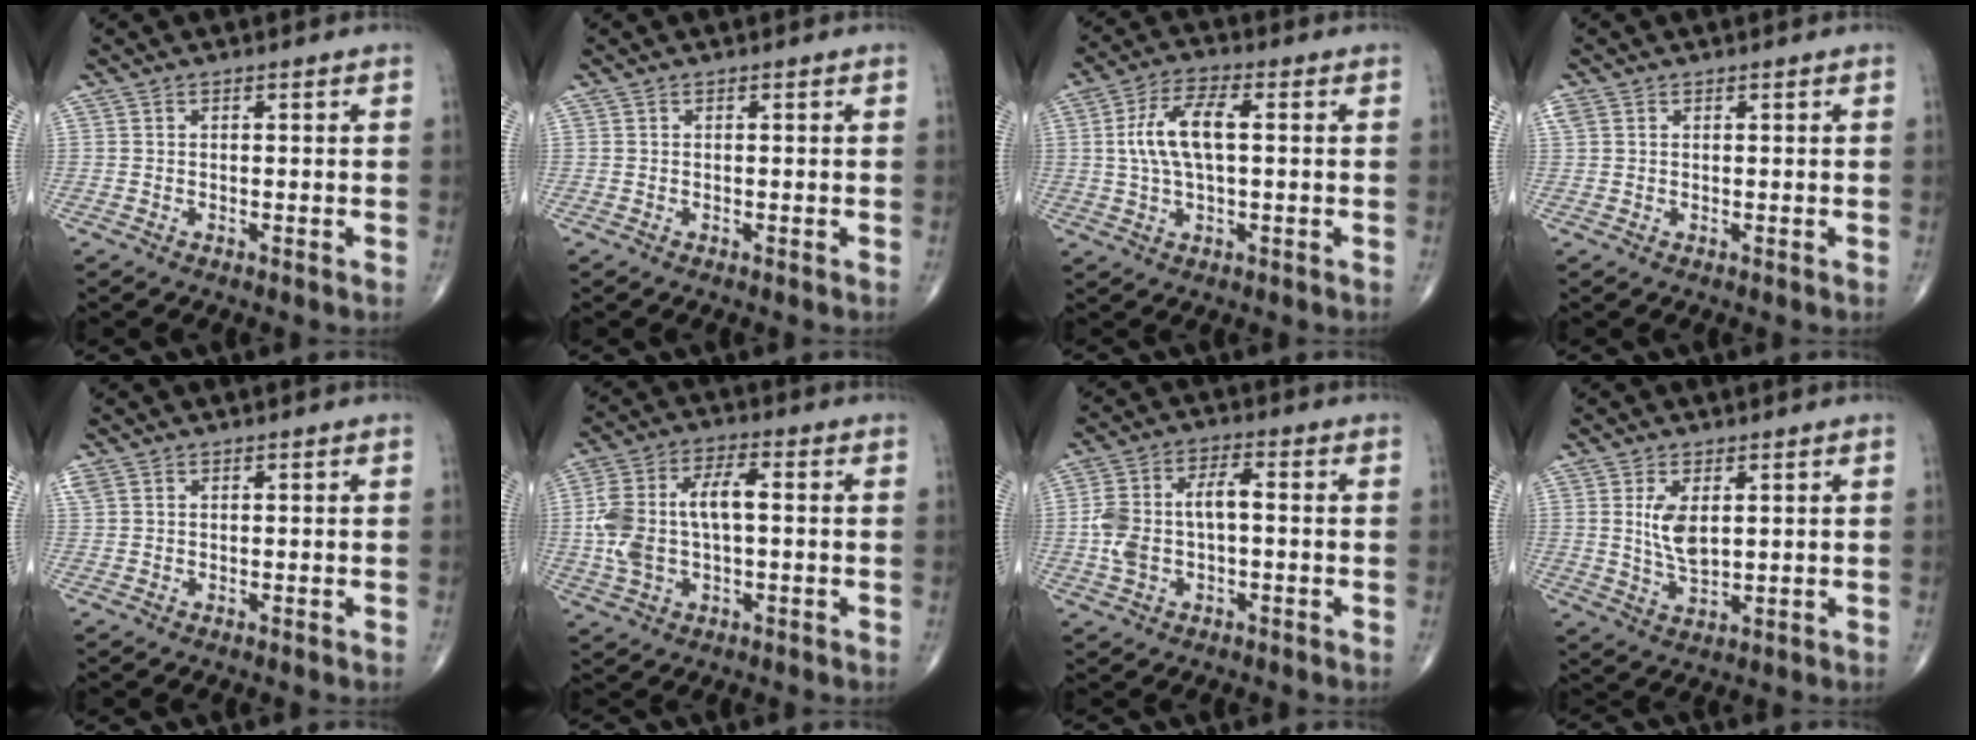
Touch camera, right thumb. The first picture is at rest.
{"total": 0.0}
{"total": 9.6, "force": [1.1, 4.1, 8.6], "torque": [-0.176, 0.015, 0.018]}
{"total": 1.7, "force": [0.7, 1.3, 0.8], "torque": [-0.026, 0.014, 0.019]}
{"total": 1.8, "force": [0.9, 1.3, 0.9], "torque": [-0.027, 0.015, 0.024]}
{"total": 13.0, "force": [0.1, 6.8, 11.1], "torque": [-0.236, 0.027, 0.002]}
{"total": 10.1, "force": [-0.5, 5.4, 8.5], "torque": [-0.181, 0.029, -0.009]}
{"total": 6.1, "force": [1.5, 3.0, 5.1], "torque": [-0.090, -0.015, 0.037]}